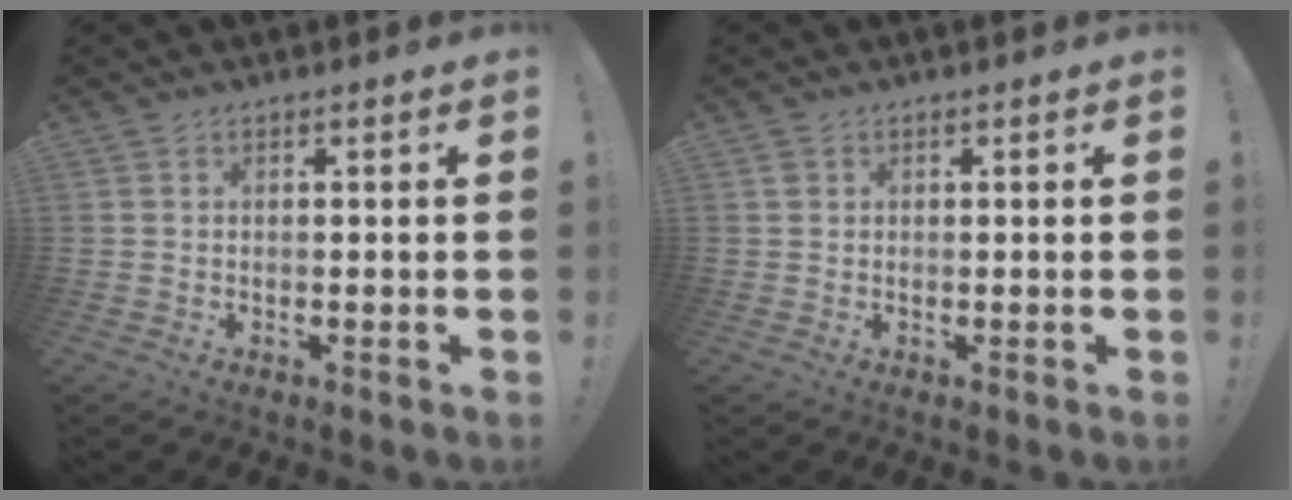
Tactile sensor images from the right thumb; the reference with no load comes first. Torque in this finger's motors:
{"motor_torque": [-0.07, 0.22, 0.33, 0.03, -0.01]}